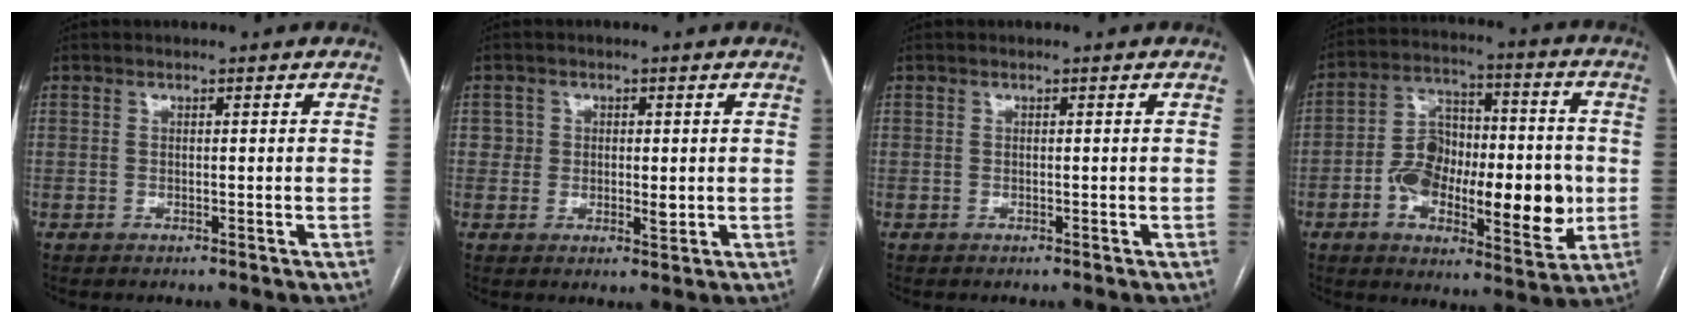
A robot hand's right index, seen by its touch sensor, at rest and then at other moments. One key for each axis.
{"total": 3.0, "fx": 0.3, "fy": 2.4, "fz": 1.7, "tx": -0.014, "ty": -0.001, "tz": 0.003}
{"total": 0.0}
{"total": 18.0, "fx": -3.5, "fy": 8.0, "fz": 15.7, "tx": -0.254, "ty": 0.018, "tz": -0.050}